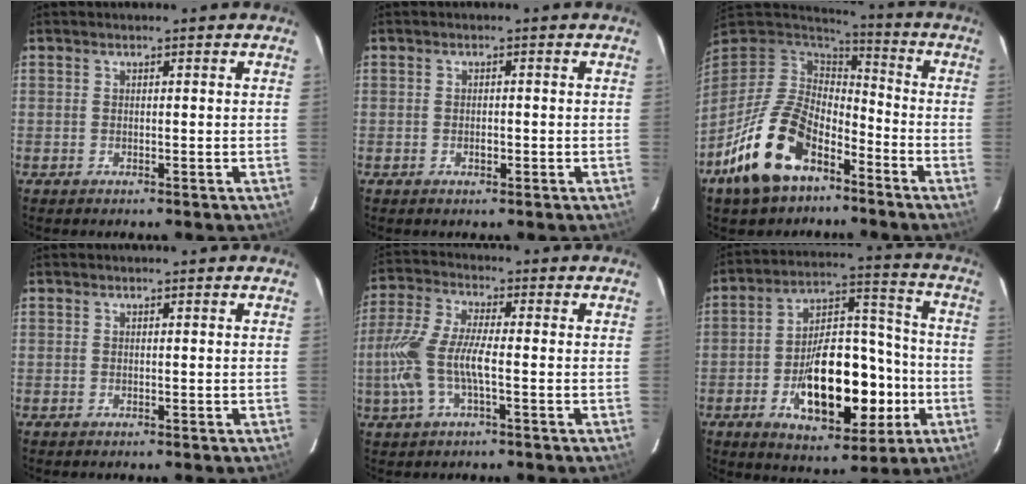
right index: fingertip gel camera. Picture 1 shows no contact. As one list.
[{"total": 1.2, "force": [-0.5, 0.9, 0.8], "torque": [-0.013, 0.001, -0.007]}, {"total": 17.9, "force": [-9.9, 10.0, 11.1], "torque": [-0.231, -0.009, -0.173]}, {"total": 0.0}, {"total": 11.1, "force": [-2.4, 3.0, 10.4], "torque": [-0.233, 0.000, -0.047]}, {"total": 19.6, "force": [-5.9, 10.2, 15.7], "torque": [-0.266, 0.026, -0.078]}]